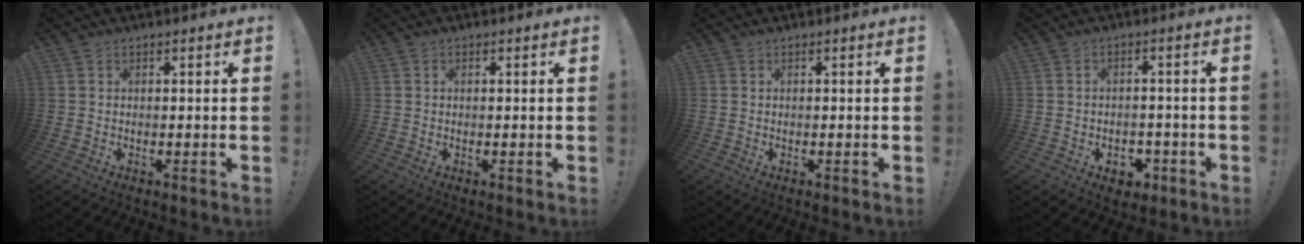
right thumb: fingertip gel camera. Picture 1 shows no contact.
{"total": 0.0}
{"total": 0.0}
{"total": 4.6, "force": [-1.8, 3.8, 2.0], "torque": [-0.013, 0.013, -0.028]}